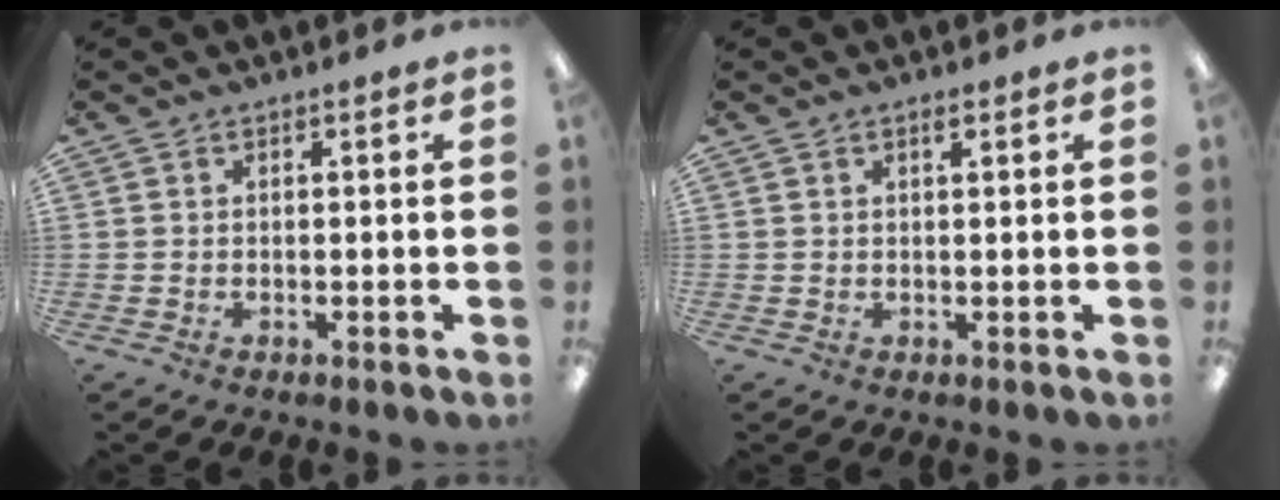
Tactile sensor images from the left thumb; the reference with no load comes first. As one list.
[{"total": 1.0, "force": [0.7, 0.3, 0.6], "torque": [-0.007, -0.002, 0.011]}]